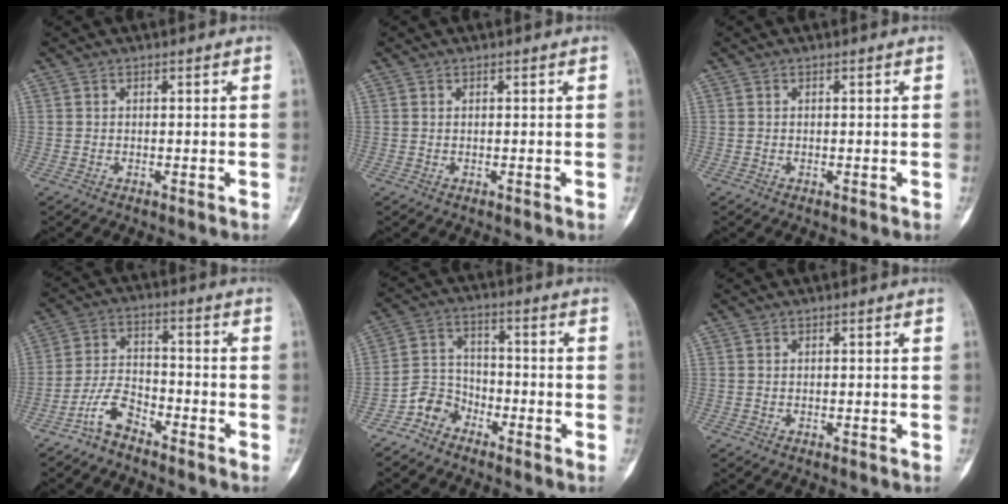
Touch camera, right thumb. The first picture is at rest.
{"total": 0.0}
{"total": 0.0}
{"total": 6.6, "force": [-5.0, 2.7, 3.4], "torque": [-0.066, 0.040, -0.104]}
{"total": 6.1, "force": [-4.5, 4.0, 1.0], "torque": [0.001, 0.042, -0.097]}
{"total": 0.0}